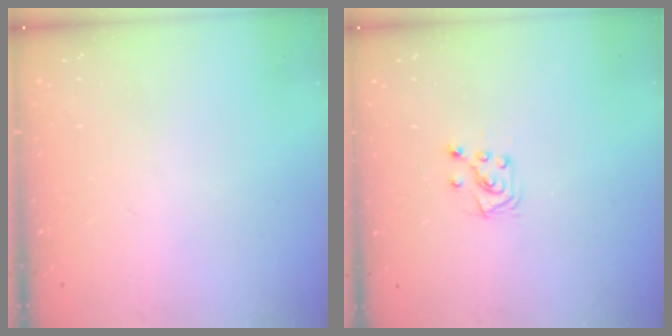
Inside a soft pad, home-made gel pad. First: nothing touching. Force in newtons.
{"total": 6.4, "press": 6.4, "slide": 0.6}